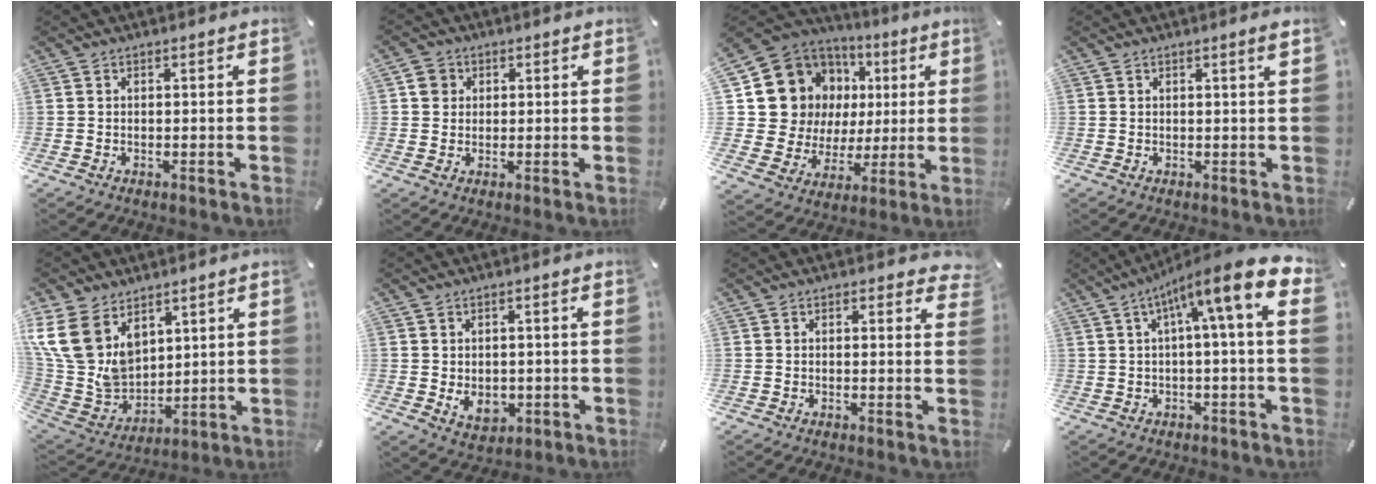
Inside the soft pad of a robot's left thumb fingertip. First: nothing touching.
{"total": 3.7, "force": [1.0, 3.4, 0.8], "torque": [-0.007, 0.000, 0.015]}
{"total": 14.7, "force": [4.8, 13.2, 4.3], "torque": [-0.067, -0.045, 0.113]}
{"total": 1.4, "force": [0.6, 0.0, 1.3], "torque": [-0.025, -0.001, 0.010]}
{"total": 16.5, "force": [8.2, 12.1, 7.7], "torque": [-0.192, -0.053, 0.156]}
{"total": 5.1, "force": [-0.5, 4.1, 3.0], "torque": [-0.050, -0.005, -0.009]}
{"total": 1.7, "force": [1.1, 0.9, 0.9], "torque": [-0.005, -0.001, 0.016]}
{"total": 13.3, "force": [4.7, 0.8, 12.4], "torque": [-0.209, -0.031, 0.070]}